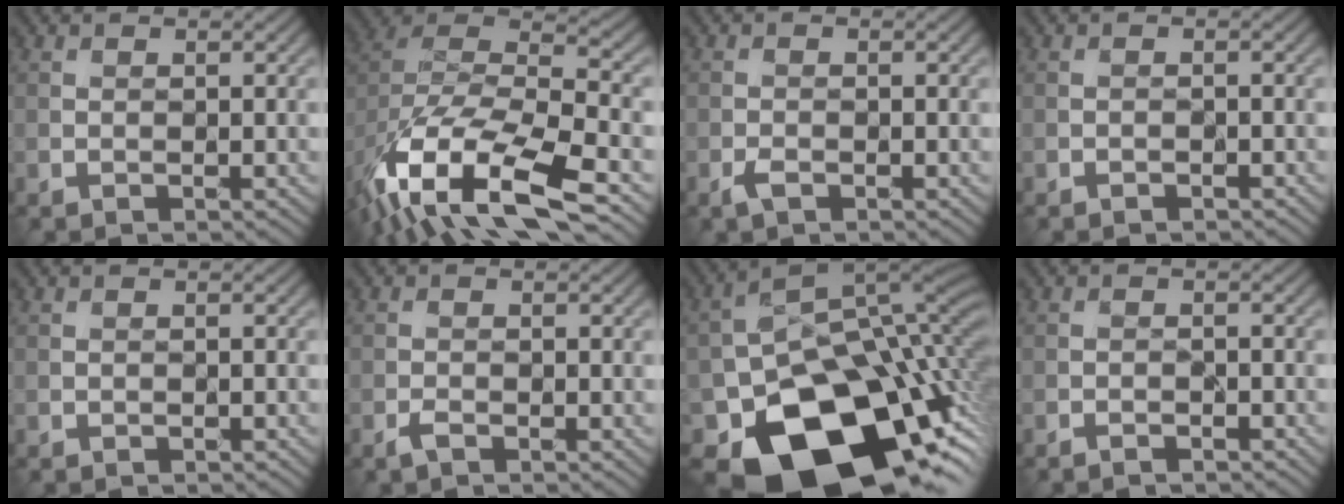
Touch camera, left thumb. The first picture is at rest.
{"total": 15.5, "force": [-8.0, 7.2, 11.2], "torque": [-0.245, -0.035, -0.113]}
{"total": 1.3, "force": [-0.8, 0.6, 0.8], "torque": [-0.016, -0.001, -0.019]}
{"total": 0.8, "force": [-0.7, 0.2, 0.2], "torque": [0.001, 0.001, -0.014]}
{"total": 0.0}
{"total": 1.0, "force": [-0.7, 0.4, 0.6], "torque": [-0.014, 0.000, -0.019]}
{"total": 18.3, "force": [-8.2, 11.9, 11.3], "torque": [-0.172, -0.043, -0.115]}
{"total": 1.6, "force": [-1.4, 0.4, 0.6], "torque": [-0.006, 0.003, -0.026]}